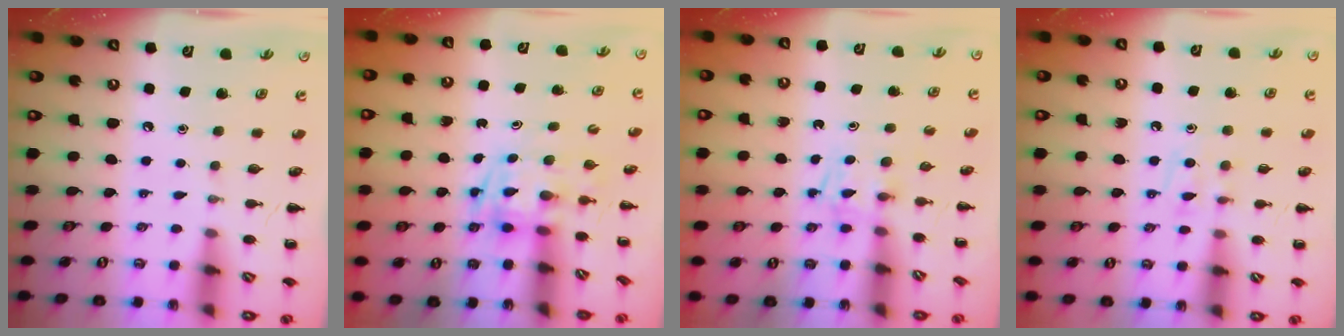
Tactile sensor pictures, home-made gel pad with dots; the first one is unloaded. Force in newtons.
{"total": 2.8, "press": 2.7, "slide": 0.7}
{"total": 2.7, "press": 2.4, "slide": 1.1}
{"total": 5.1, "press": 4.8, "slide": 1.6}